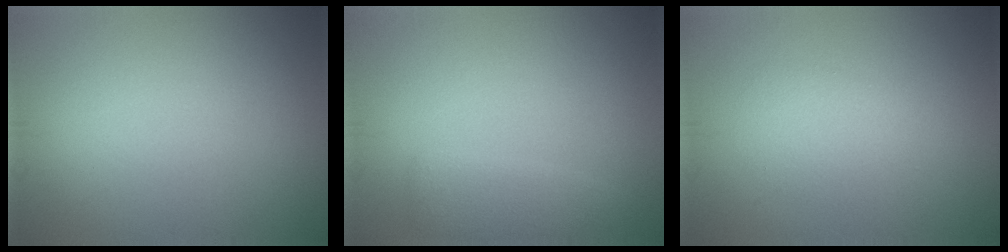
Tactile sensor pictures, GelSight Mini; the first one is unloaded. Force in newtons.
{"total": 2.2, "press": 2.2, "slide": 0.1}
{"total": 2.2, "press": 2.2, "slide": 0.1}